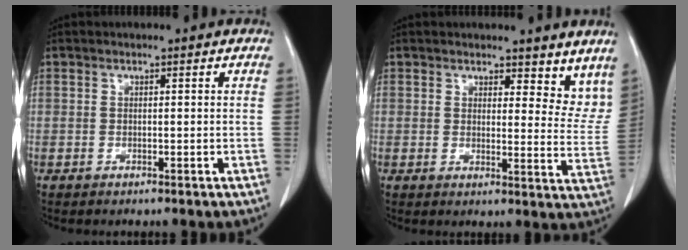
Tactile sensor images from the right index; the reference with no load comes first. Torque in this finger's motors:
{"motor_torque": [-0.05, 0.17, -0.04, 0.00]}